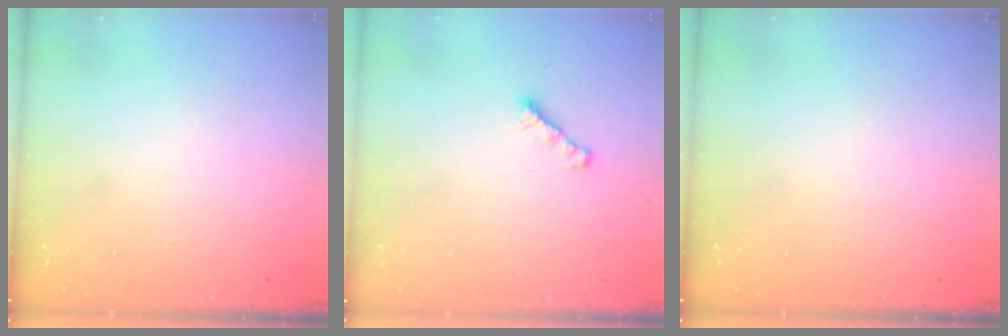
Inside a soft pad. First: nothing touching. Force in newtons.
{"total": 1.8, "press": 1.7, "slide": 0.6}
{"total": 0.0}